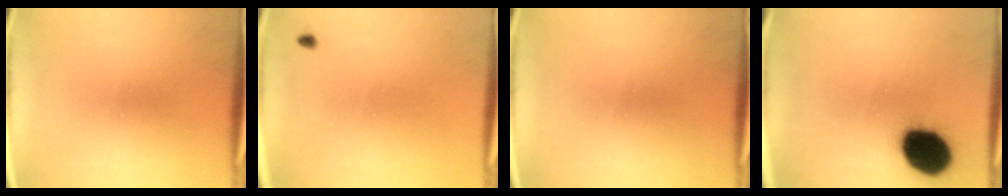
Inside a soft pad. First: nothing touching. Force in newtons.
{"total": 0.6}
{"total": 0.0}
{"total": 18.9}